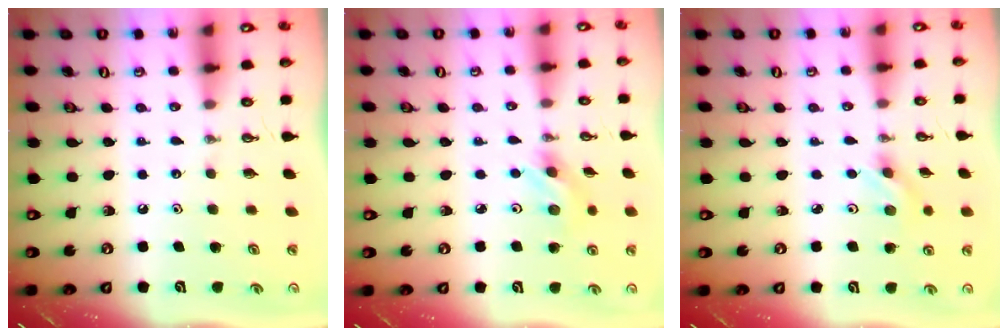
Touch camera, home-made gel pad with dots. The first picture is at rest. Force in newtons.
{"total": 4.1, "press": 4.0, "slide": 0.9}
{"total": 2.6, "press": 2.3, "slide": 1.3}